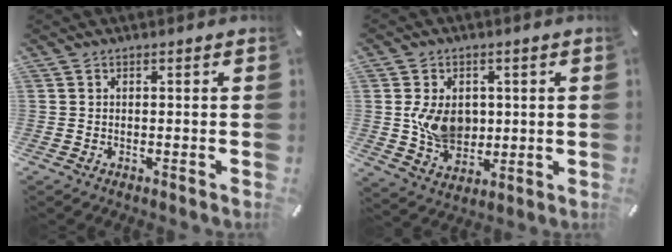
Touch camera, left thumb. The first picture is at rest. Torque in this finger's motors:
{"motor_torque": [0.77, 0.74, 0.83, -0.12, 0.16]}